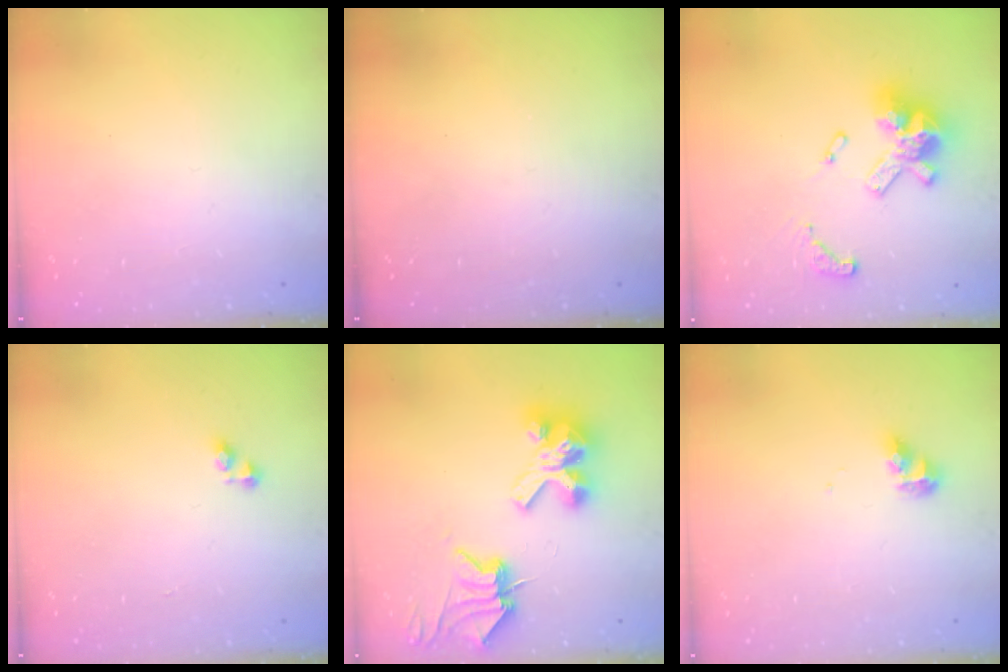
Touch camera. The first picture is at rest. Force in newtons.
{"total": 0.0}
{"total": 16.9, "press": 16.7, "slide": 2.3}
{"total": 2.0, "press": 2.0, "slide": 0.5}
{"total": 9.4, "press": 9.4, "slide": 1.2}
{"total": 7.7, "press": 7.7, "slide": 0.6}